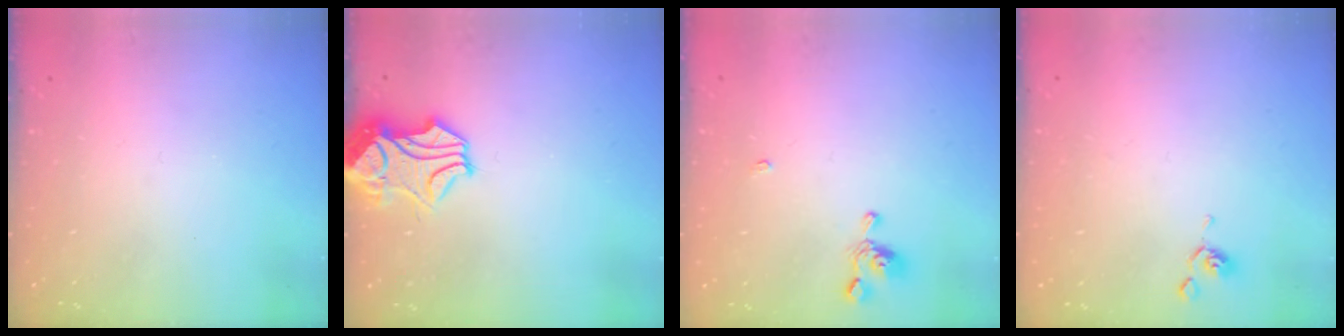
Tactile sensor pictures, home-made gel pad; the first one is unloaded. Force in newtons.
{"total": 2.0, "press": 1.4, "slide": 1.5}
{"total": 2.6, "press": 2.6, "slide": 0.3}
{"total": 1.0, "press": 0.9, "slide": 0.3}